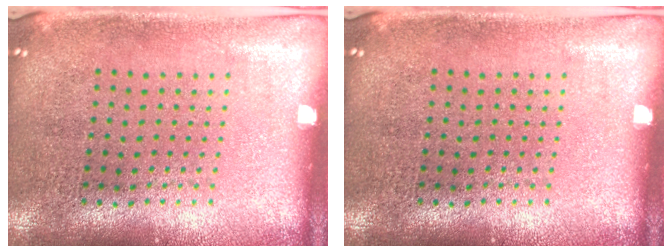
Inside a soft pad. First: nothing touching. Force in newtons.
{"total": 0.0}